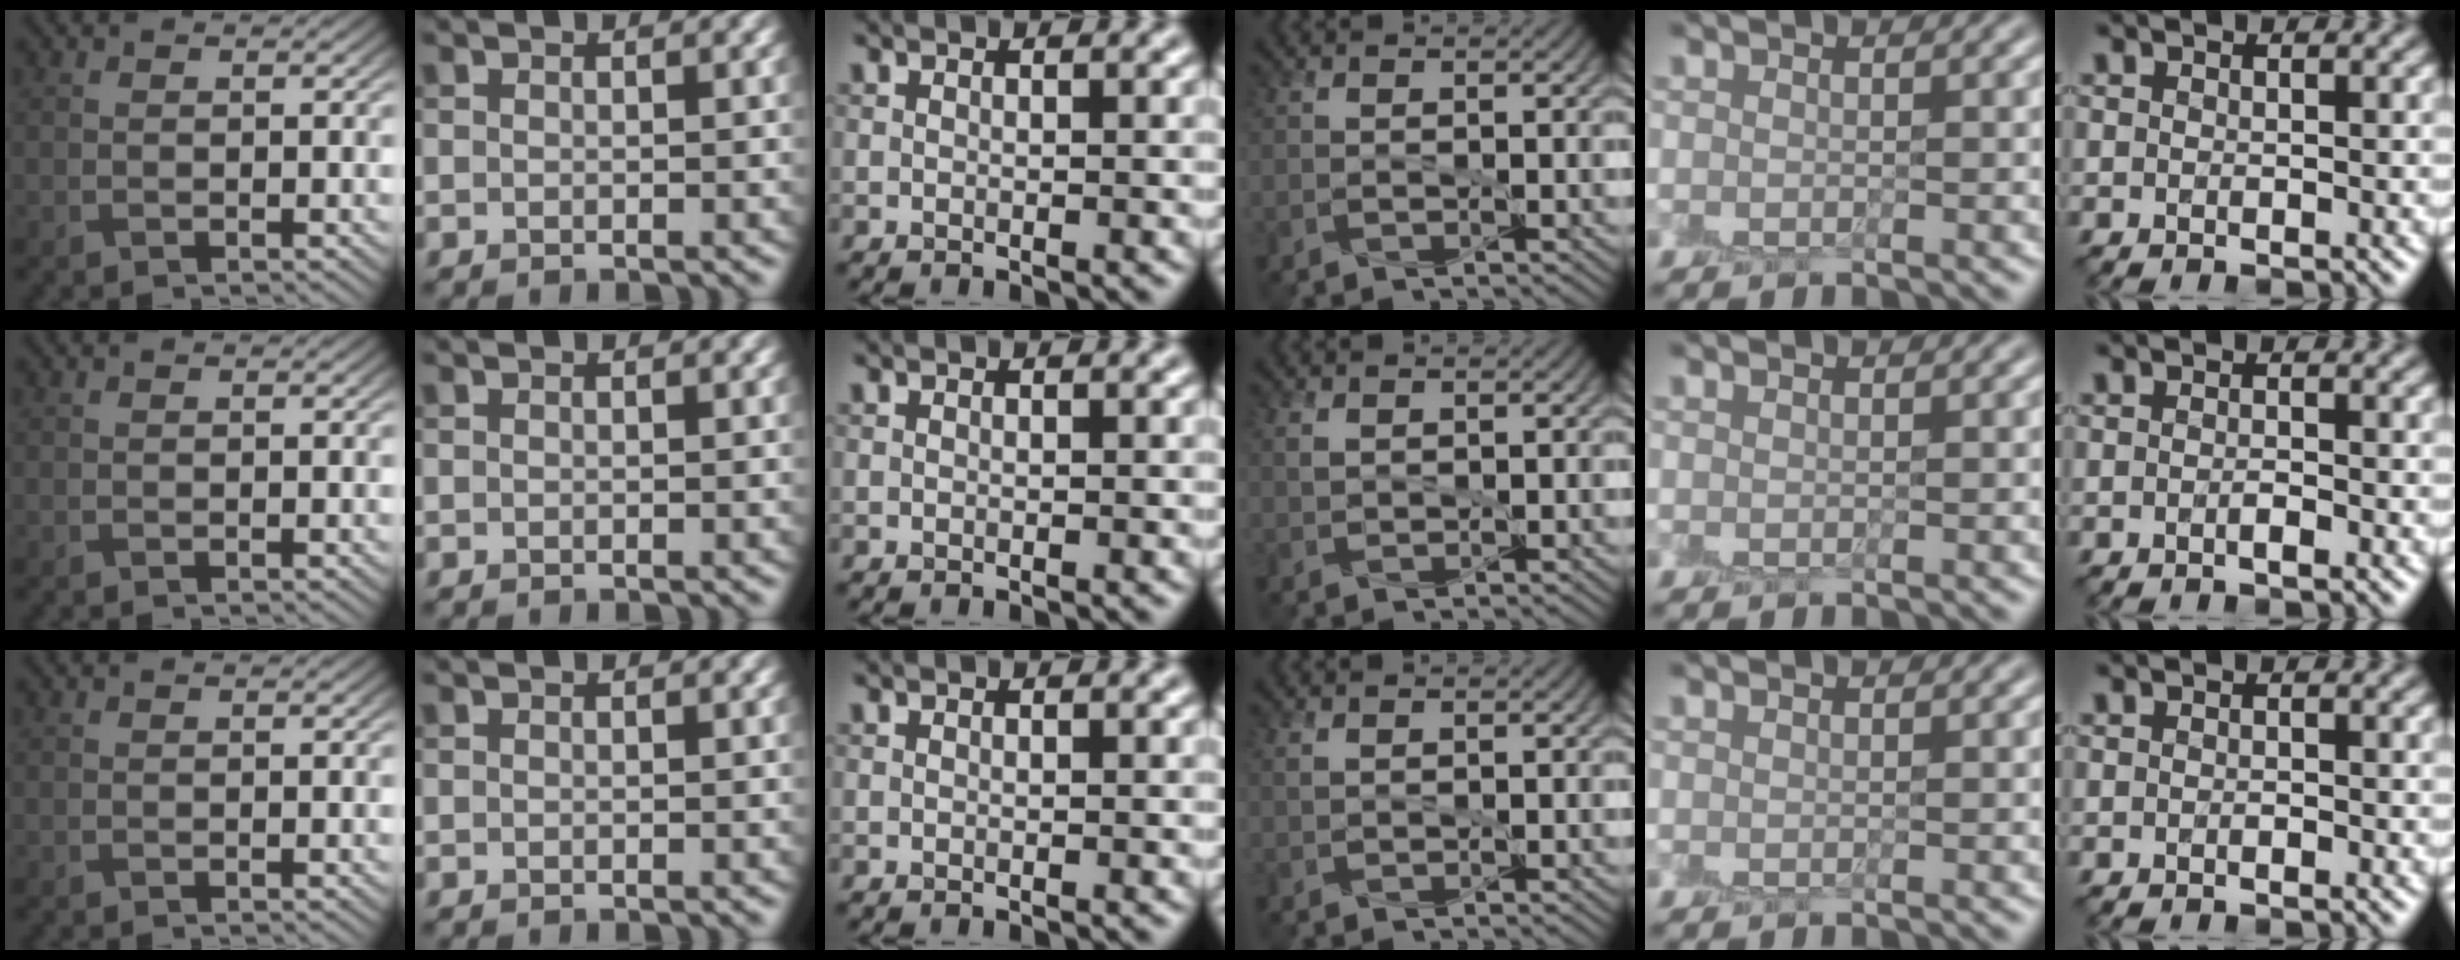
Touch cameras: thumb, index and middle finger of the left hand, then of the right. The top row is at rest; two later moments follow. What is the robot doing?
{"motion": "peel", "object": "sticky note"}